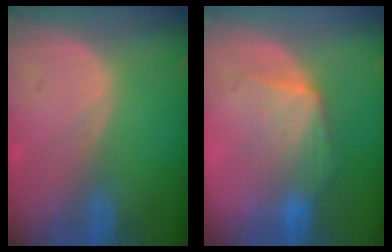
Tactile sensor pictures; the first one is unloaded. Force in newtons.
{"total": 7.3, "press": 7.0, "slide": 2.1}